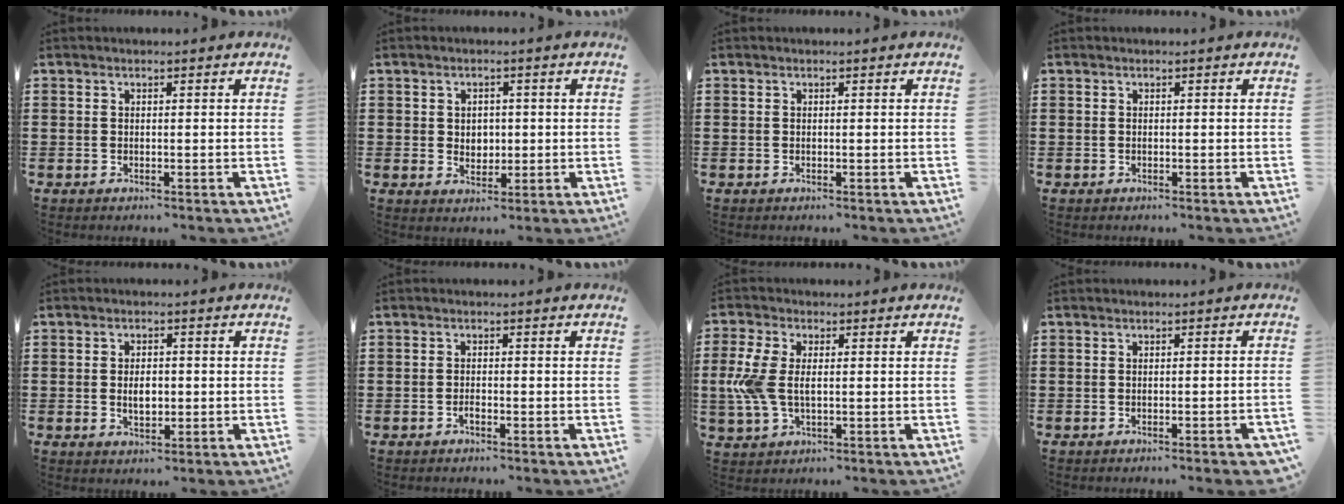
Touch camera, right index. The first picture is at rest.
{"total": 2.5, "force": [0.3, 2.2, 1.0], "torque": [-0.019, 0.007, 0.000]}
{"total": 0.0}
{"total": 0.0}
{"total": 3.4, "force": [-0.2, 1.9, 2.8], "torque": [-0.046, 0.002, -0.007]}
{"total": 1.1, "force": [-0.8, 0.2, 0.7], "torque": [-0.017, -0.007, -0.013]}
{"total": 7.0, "force": [0.1, 3.9, 5.8], "torque": [-0.153, -0.002, -0.008]}
{"total": 1.6, "force": [-1.2, -0.1, 1.1], "torque": [-0.017, 0.001, -0.022]}